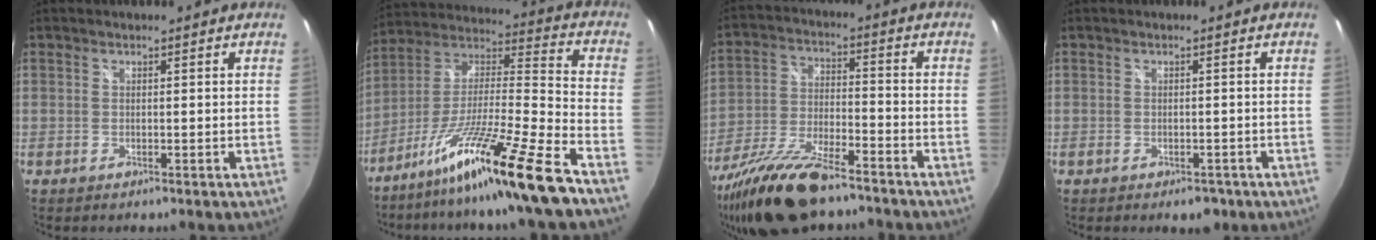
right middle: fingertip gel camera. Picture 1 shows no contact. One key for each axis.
{"total": 20.4, "fx": -14.3, "fy": -1.7, "fz": 14.4, "tx": -0.239, "ty": -0.034, "tz": -0.251}
{"total": 16.5, "fx": -12.5, "fy": 4.4, "fz": 9.9, "tx": -0.206, "ty": -0.033, "tz": -0.229}
{"total": 3.9, "fx": -2.5, "fy": 2.2, "fz": 1.9, "tx": -0.031, "ty": -0.009, "tz": -0.029}